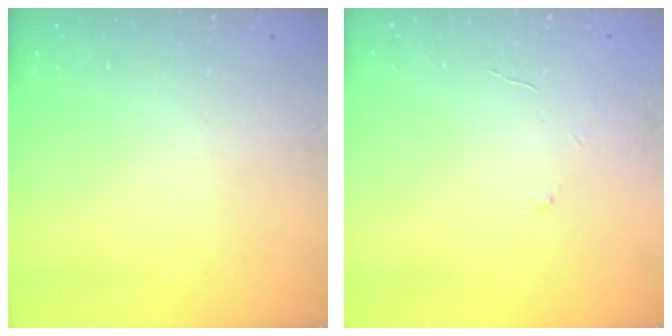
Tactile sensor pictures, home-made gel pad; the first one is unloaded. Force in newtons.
{"total": 2.8, "press": 2.8, "slide": 0.3}